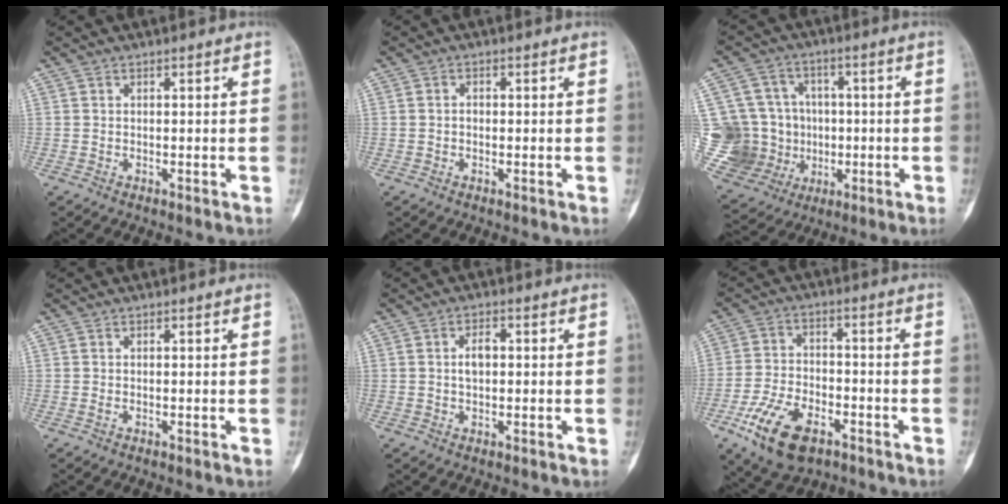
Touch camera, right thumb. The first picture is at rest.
{"total": 0.8, "force": [-0.2, 0.7, 0.5], "torque": [-0.002, 0.002, -0.006]}
{"total": 19.8, "force": [-0.3, 17.9, 8.7], "torque": [-0.167, 0.036, 0.023]}
{"total": 0.0}
{"total": 3.1, "force": [0.2, 1.8, 2.5], "torque": [-0.035, 0.003, 0.001]}
{"total": 12.9, "force": [-6.7, 6.9, 8.6], "torque": [-0.157, 0.019, -0.119]}